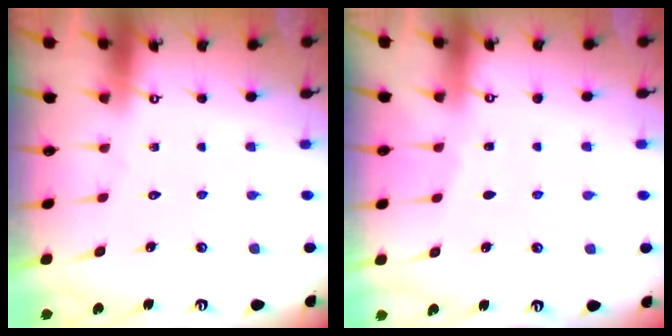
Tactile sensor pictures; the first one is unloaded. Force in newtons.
{"total": 2.5, "press": 2.5, "slide": 0.4}